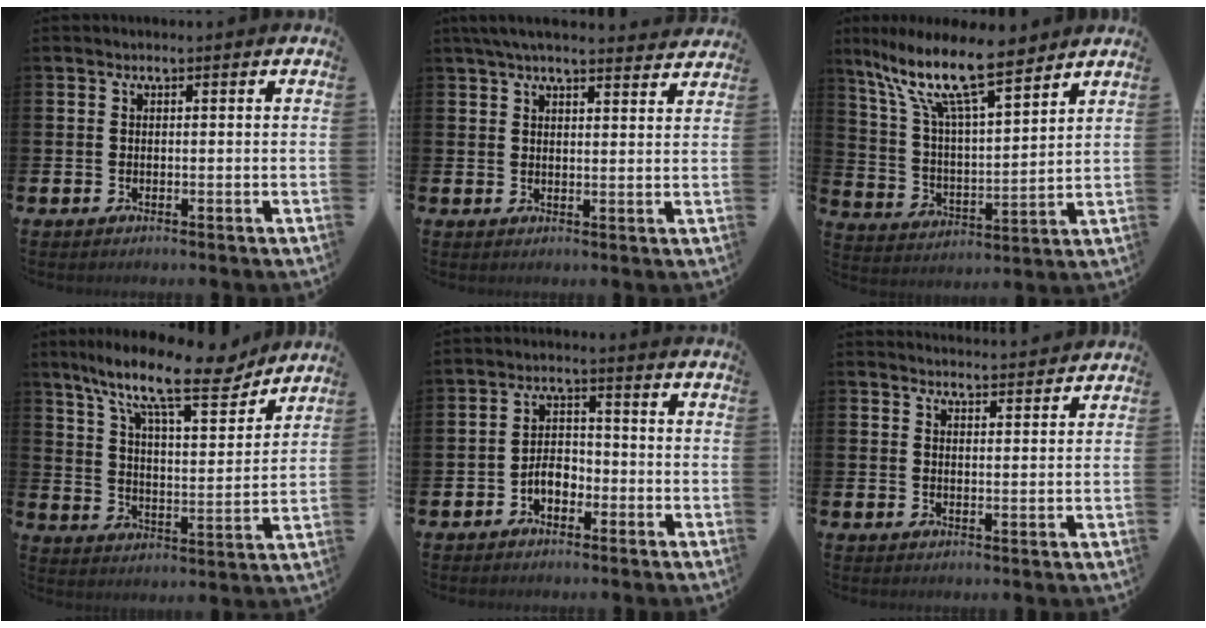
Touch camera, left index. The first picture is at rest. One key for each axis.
{"total": 4.9, "fx": 4.6, "fy": 0.6, "fz": 1.7, "tx": -0.040, "ty": -0.013, "tz": 0.084}
{"total": 12.9, "fx": 10.1, "fy": 2.9, "fz": 7.5, "tx": -0.175, "ty": -0.046, "tz": 0.174}
{"total": 13.5, "fx": 10.5, "fy": 3.2, "fz": 7.8, "tx": -0.157, "ty": -0.061, "tz": 0.173}
{"total": 3.5, "fx": -2.0, "fy": 2.2, "fz": 1.9, "tx": -0.032, "ty": 0.008, "tz": -0.043}
{"total": 3.3, "fx": 3.3, "fy": 0.1, "fz": -0.1, "tx": -0.001, "ty": -0.022, "tz": 0.060}